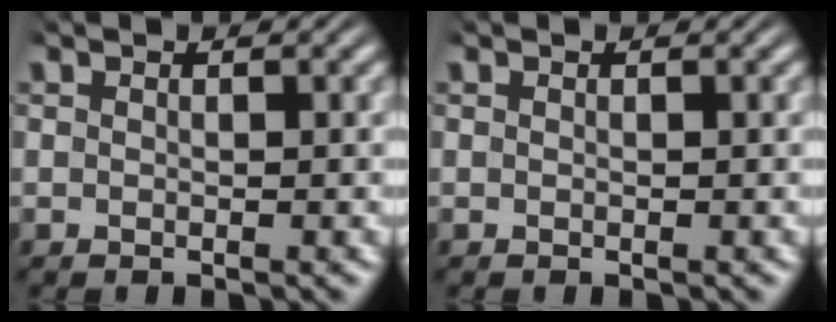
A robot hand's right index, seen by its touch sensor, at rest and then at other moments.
{"total": 0.0}